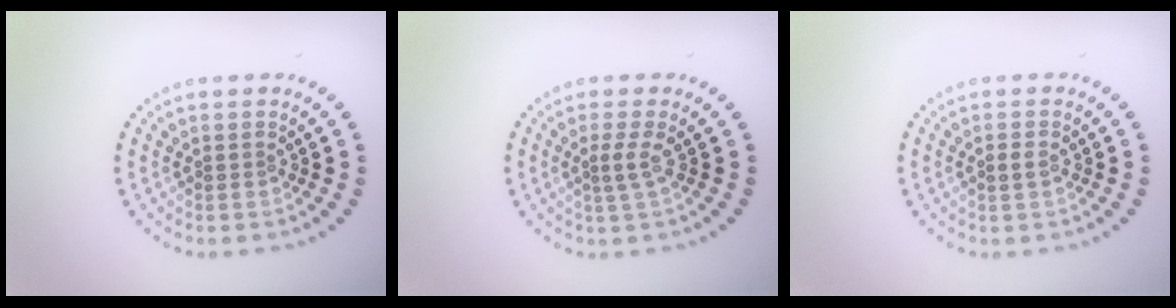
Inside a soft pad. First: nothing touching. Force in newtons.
{"total": 1.6, "press": 1.0, "slide": 1.2}
{"total": 0.9, "press": 0.9, "slide": 0.1}